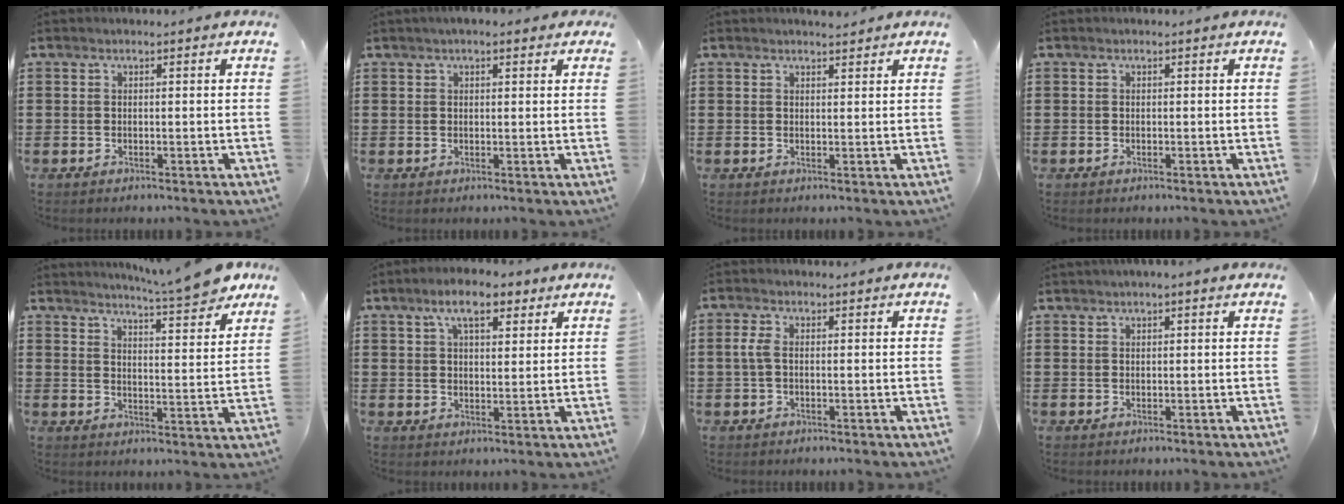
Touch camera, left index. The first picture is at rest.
{"total": 1.9, "force": [1.3, 0.6, 1.2], "torque": [-0.027, 0.007, 0.022]}
{"total": 1.6, "force": [1.6, 0.2, 0.3], "torque": [-0.009, 0.002, 0.031]}
{"total": 0.0}
{"total": 7.6, "force": [6.9, 0.0, 3.2], "torque": [-0.054, -0.045, 0.117]}
{"total": 7.1, "force": [4.7, 2.5, 4.7], "torque": [-0.089, 0.003, 0.081]}
{"total": 2.4, "force": [0.0, 1.0, 2.2], "torque": [-0.051, 0.000, -0.003]}
{"total": 1.0, "force": [0.8, -0.1, 0.6], "torque": [-0.011, 0.000, 0.015]}